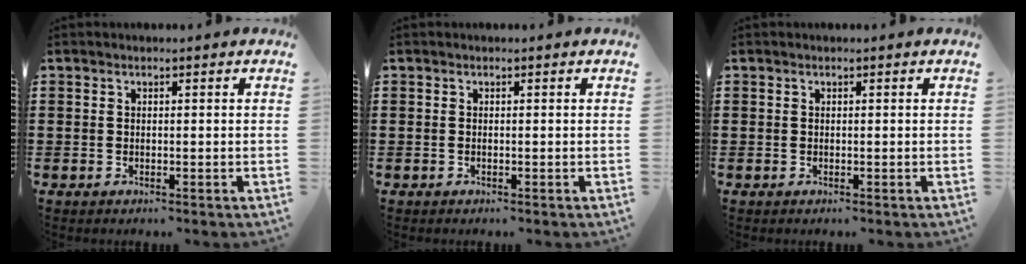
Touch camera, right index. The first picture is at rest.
{"total": 0.0}
{"total": 0.0}